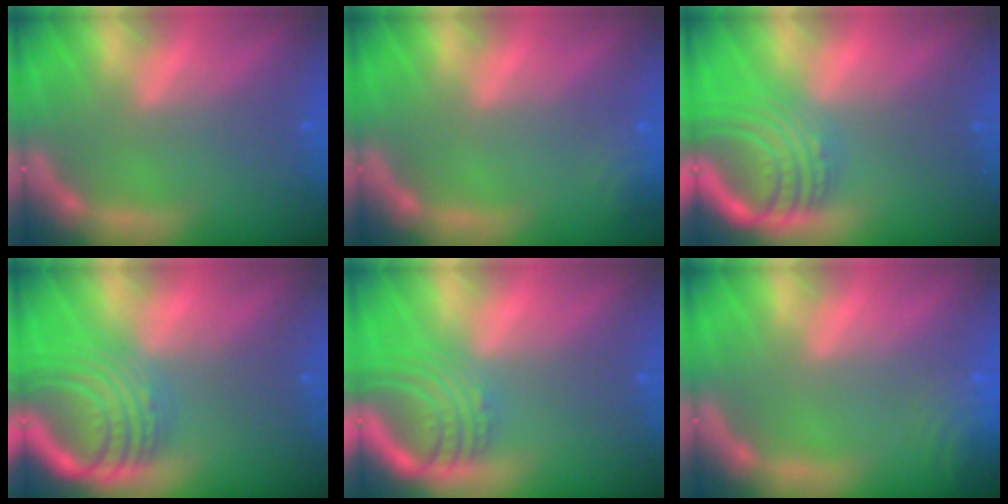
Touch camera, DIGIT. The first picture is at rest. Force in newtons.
{"total": 1.9}
{"total": 8.1}
{"total": 9.1}
{"total": 6.5}
{"total": 4.6}